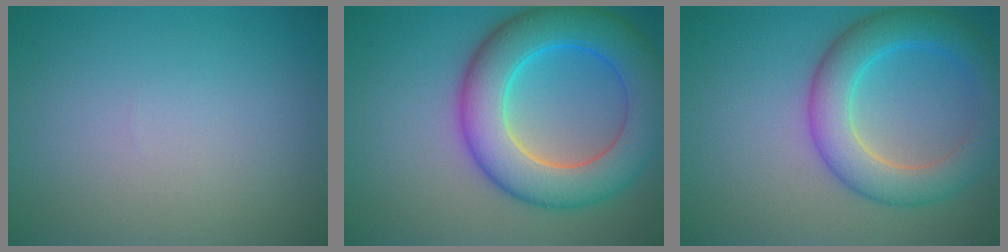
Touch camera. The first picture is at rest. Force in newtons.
{"total": 9.5, "press": 9.5, "slide": 0.4}
{"total": 6.2, "press": 6.2, "slide": 0.2}